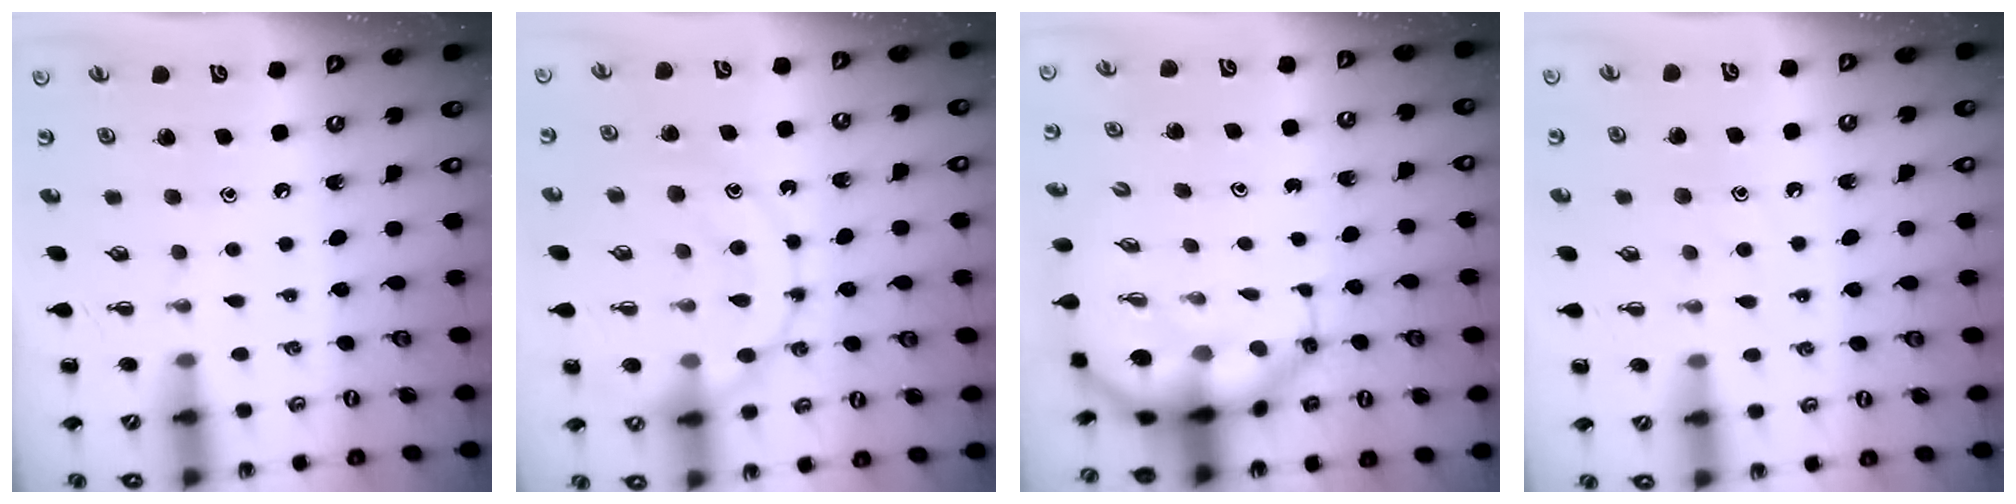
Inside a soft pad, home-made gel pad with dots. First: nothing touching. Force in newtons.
{"total": 16.8, "press": 16.7, "slide": 1.6}
{"total": 8.0, "press": 7.7, "slide": 2.1}
{"total": 6.9, "press": 6.8, "slide": 1.2}